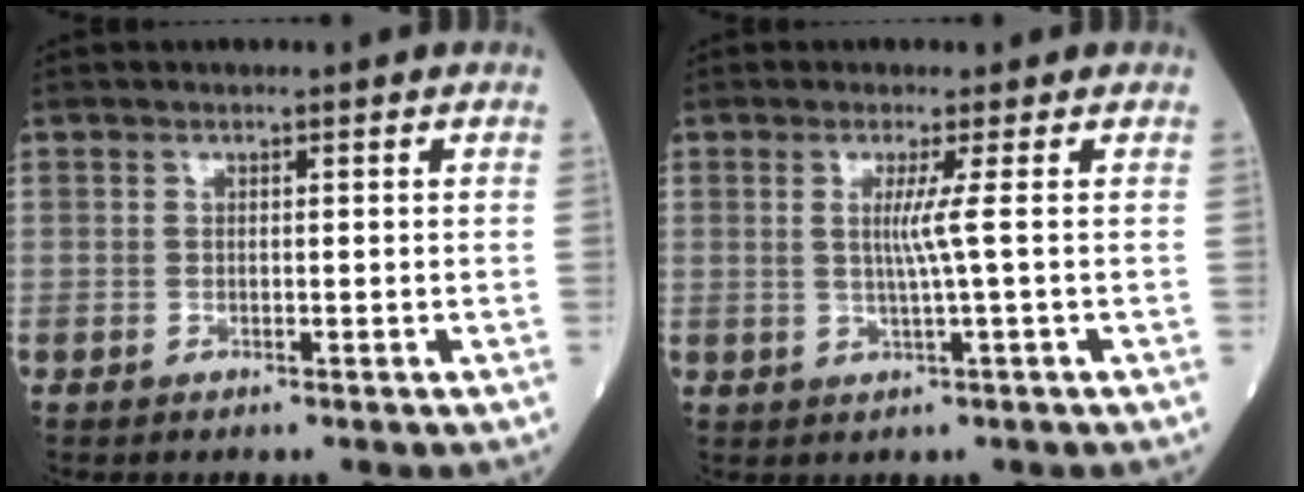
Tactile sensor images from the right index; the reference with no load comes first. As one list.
[{"total": 3.2, "force": [0.4, -1.2, 2.9], "torque": [-0.060, -0.006, 0.009]}]